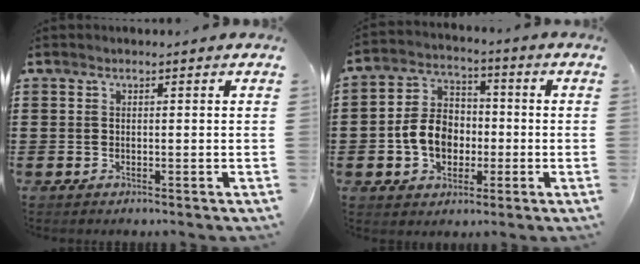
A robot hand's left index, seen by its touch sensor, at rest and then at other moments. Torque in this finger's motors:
{"motor_torque": [1.20, 0.94, 0.75, 0.09]}